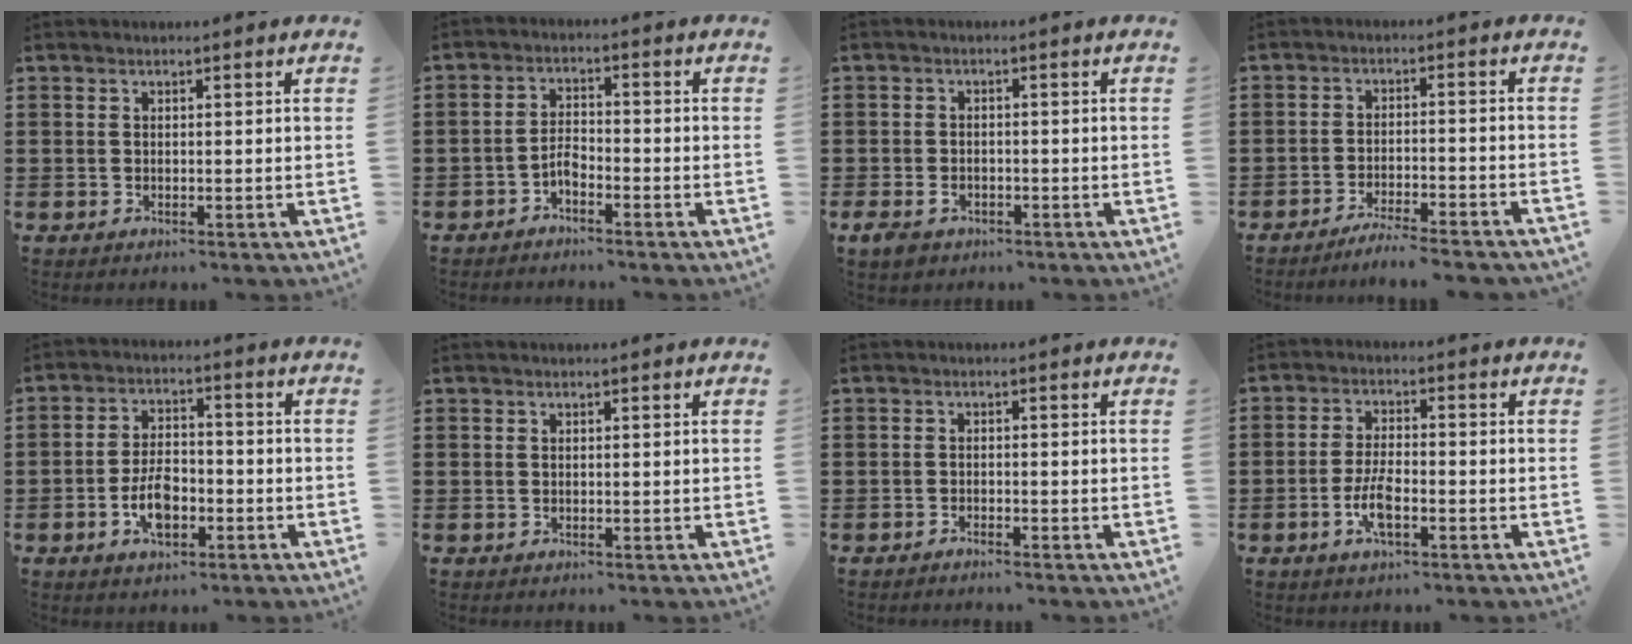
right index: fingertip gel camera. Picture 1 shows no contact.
{"total": 2.8, "force": [-2.0, 1.1, 1.6], "torque": [-0.040, 0.005, -0.043]}
{"total": 1.8, "force": [-1.1, 1.2, 0.9], "torque": [-0.020, 0.001, -0.022]}
{"total": 3.8, "force": [-3.6, -0.4, 1.1], "torque": [-0.027, -0.006, -0.074]}
{"total": 6.5, "force": [-2.4, 3.4, 4.9], "torque": [-0.110, 0.003, -0.048]}
{"total": 0.0}
{"total": 1.0, "force": [-1.0, -0.1, 0.1], "torque": [-0.004, 0.000, -0.021]}
{"total": 5.1, "force": [-2.0, 1.8, 4.3], "torque": [-0.100, 0.000, -0.045]}